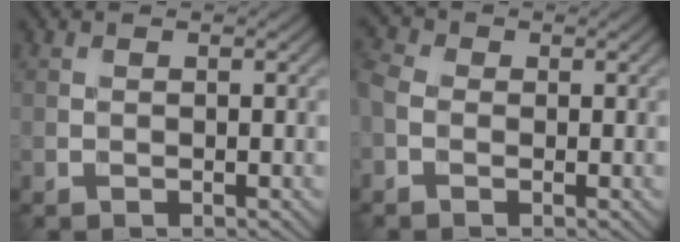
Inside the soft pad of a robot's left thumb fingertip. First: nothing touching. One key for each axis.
{"total": 3.3, "fx": -0.9, "fy": 2.3, "fz": 2.2, "tx": -0.050, "ty": 0.004, "tz": -0.029}